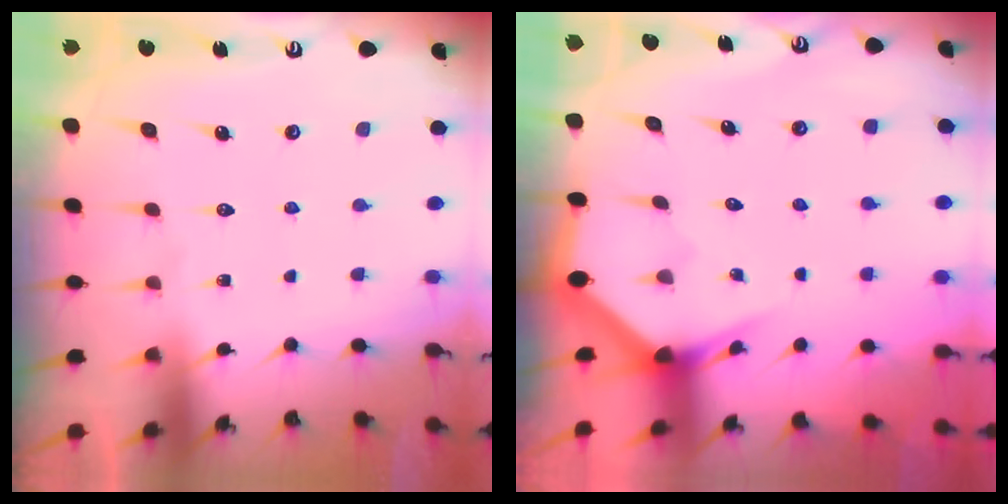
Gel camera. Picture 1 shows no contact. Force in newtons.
{"total": 2.6, "press": 2.6, "slide": 0.0}